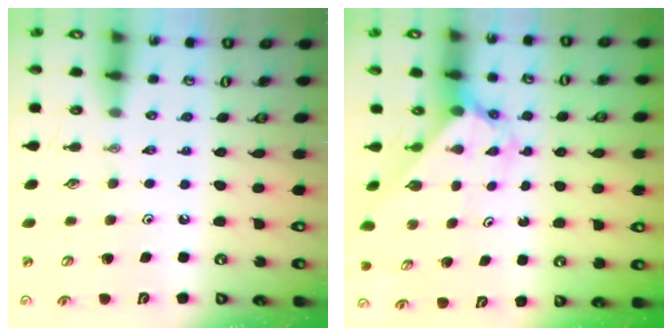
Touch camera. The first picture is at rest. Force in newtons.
{"total": 2.4, "press": 2.4, "slide": 0.3}